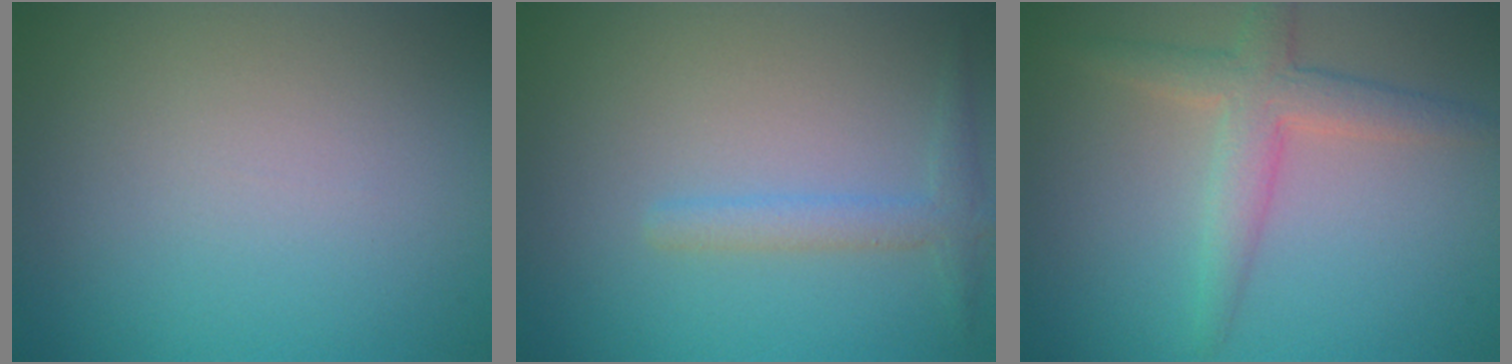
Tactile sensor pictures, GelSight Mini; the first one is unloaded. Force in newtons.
{"total": 1.4, "press": 1.4, "slide": 0.1}
{"total": 3.6, "press": 3.6, "slide": 0.2}